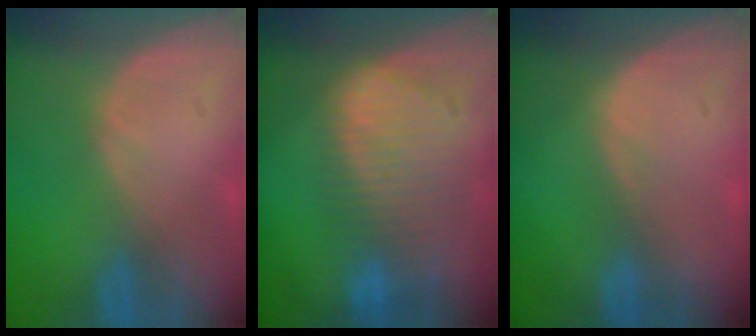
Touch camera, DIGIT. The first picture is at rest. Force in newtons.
{"total": 9.1, "press": 8.0, "slide": 4.4}
{"total": 0.5, "press": 0.3, "slide": 0.4}